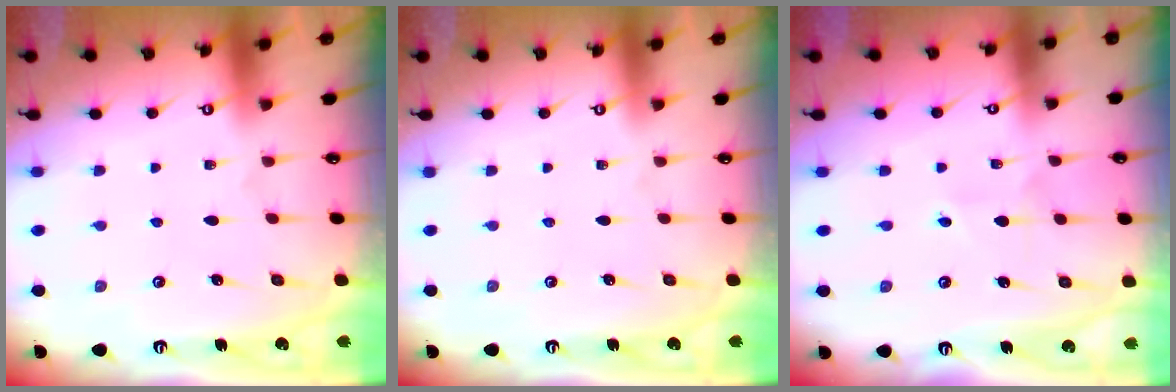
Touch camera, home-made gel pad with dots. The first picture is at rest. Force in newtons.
{"total": 0.0}
{"total": 2.8, "press": 2.7, "slide": 0.4}